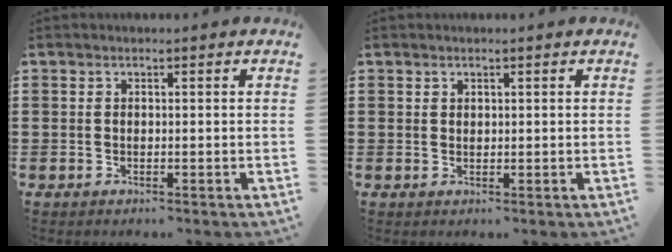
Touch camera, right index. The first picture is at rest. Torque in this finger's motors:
{"motor_torque": [-0.21, 0.72, -0.08, -0.01]}